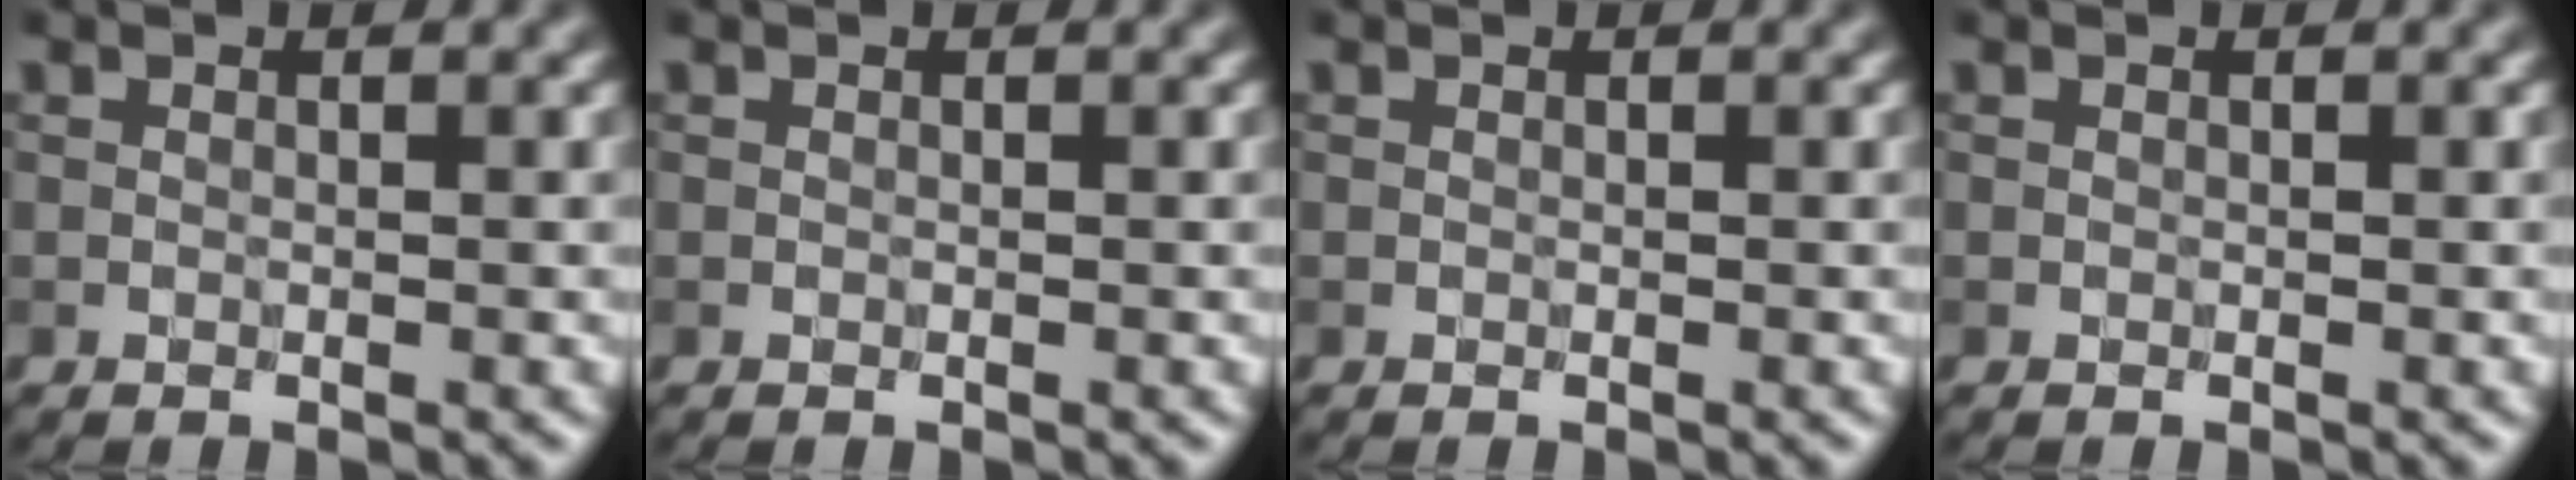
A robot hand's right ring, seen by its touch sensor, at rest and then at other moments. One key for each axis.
{"total": 0.0}
{"total": 0.0}
{"total": 0.0}